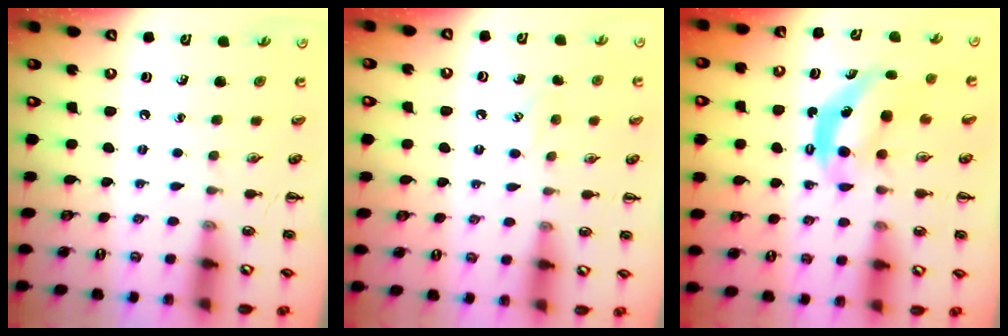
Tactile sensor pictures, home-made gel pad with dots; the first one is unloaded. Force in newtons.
{"total": 6.9, "press": 6.7, "slide": 1.7}
{"total": 6.3, "press": 6.2, "slide": 0.6}